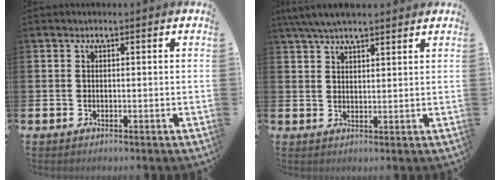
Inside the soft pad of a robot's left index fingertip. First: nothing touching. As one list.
[{"total": 5.2, "force": [4.6, 1.1, 2.2], "torque": [-0.057, -0.006, 0.086]}]